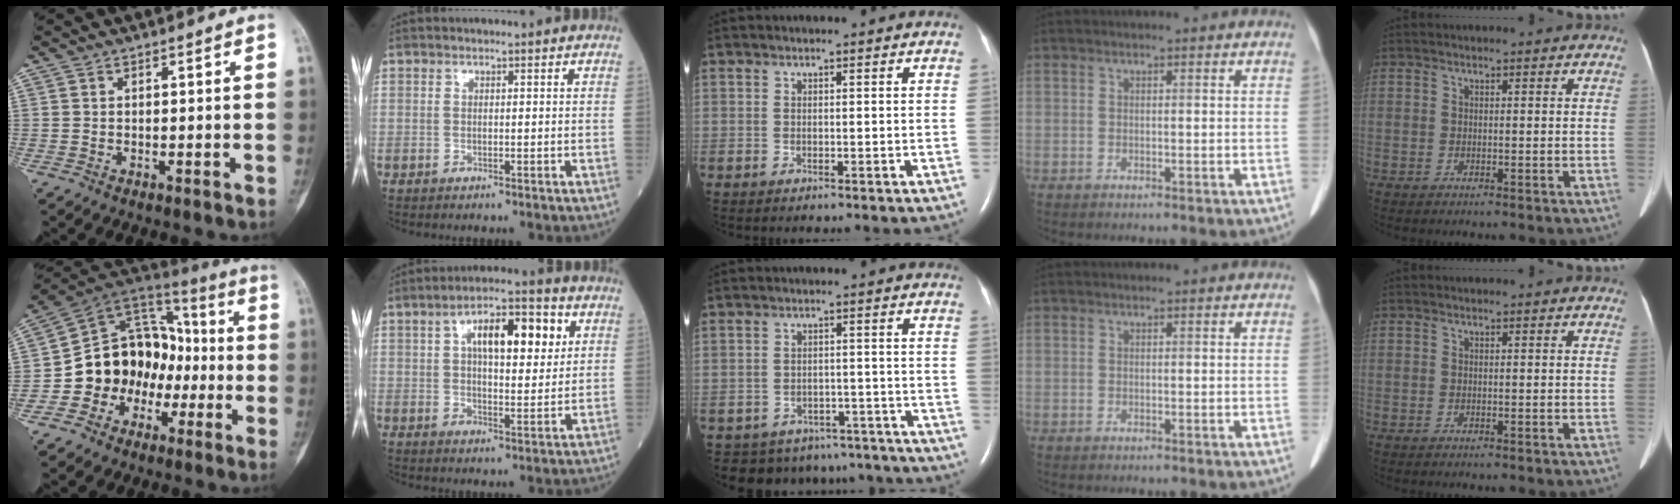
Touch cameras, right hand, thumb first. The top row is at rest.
{"thumb": {"total": 16.2, "force": [-4.8, 13.6, 7.5], "torque": [-0.065, 0.089, -0.086]}, "index": {"total": 11.6, "force": [4.0, 4.3, 10.0], "torque": [-0.159, 0.025, 0.061]}, "middle": {"total": 13.3, "force": [-11.8, 5.9, 1.4], "torque": [-0.016, 0.025, -0.126]}}